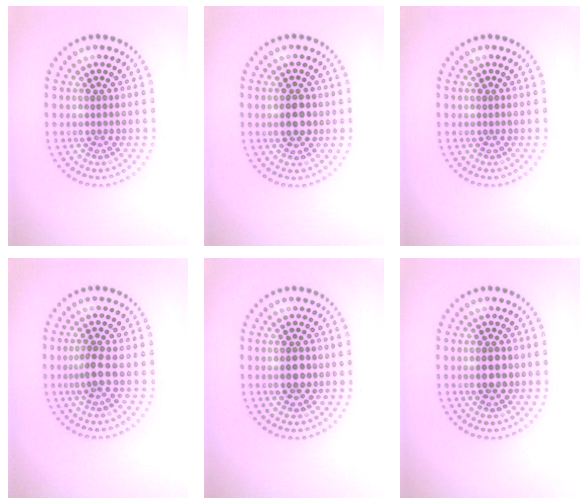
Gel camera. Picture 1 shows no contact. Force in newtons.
{"total": 2.4, "press": 2.4, "slide": 0.2}
{"total": 0.0}
{"total": 1.9, "press": 1.5, "slide": 1.1}
{"total": 2.0, "press": 2.0, "slide": 0.2}
{"total": 2.1, "press": 2.1, "slide": 0.0}